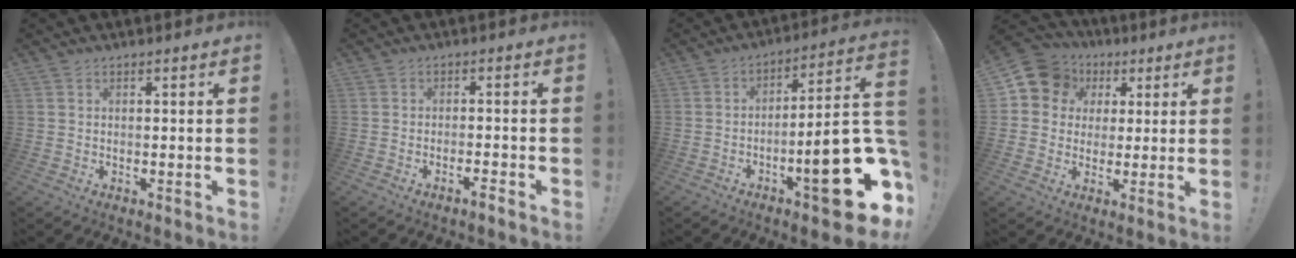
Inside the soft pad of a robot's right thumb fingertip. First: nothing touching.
{"total": 2.6, "force": [-2.0, 0.1, 1.7], "torque": [-0.026, 0.005, -0.034]}
{"total": 23.3, "force": [-8.3, 6.3, 20.9], "torque": [-0.269, 0.046, -0.122]}
{"total": 10.4, "force": [3.6, 9.3, 2.9], "torque": [-0.044, -0.008, 0.074]}